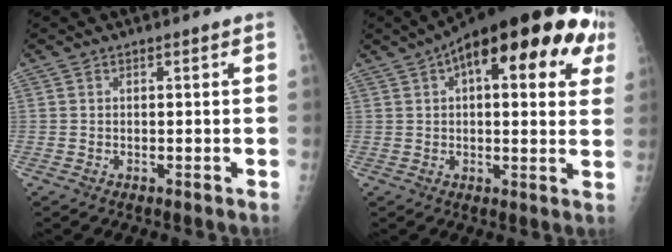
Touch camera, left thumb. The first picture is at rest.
{"total": 24.8, "force": [9.8, 9.6, 20.6], "torque": [-0.279, 0.028, 0.127]}